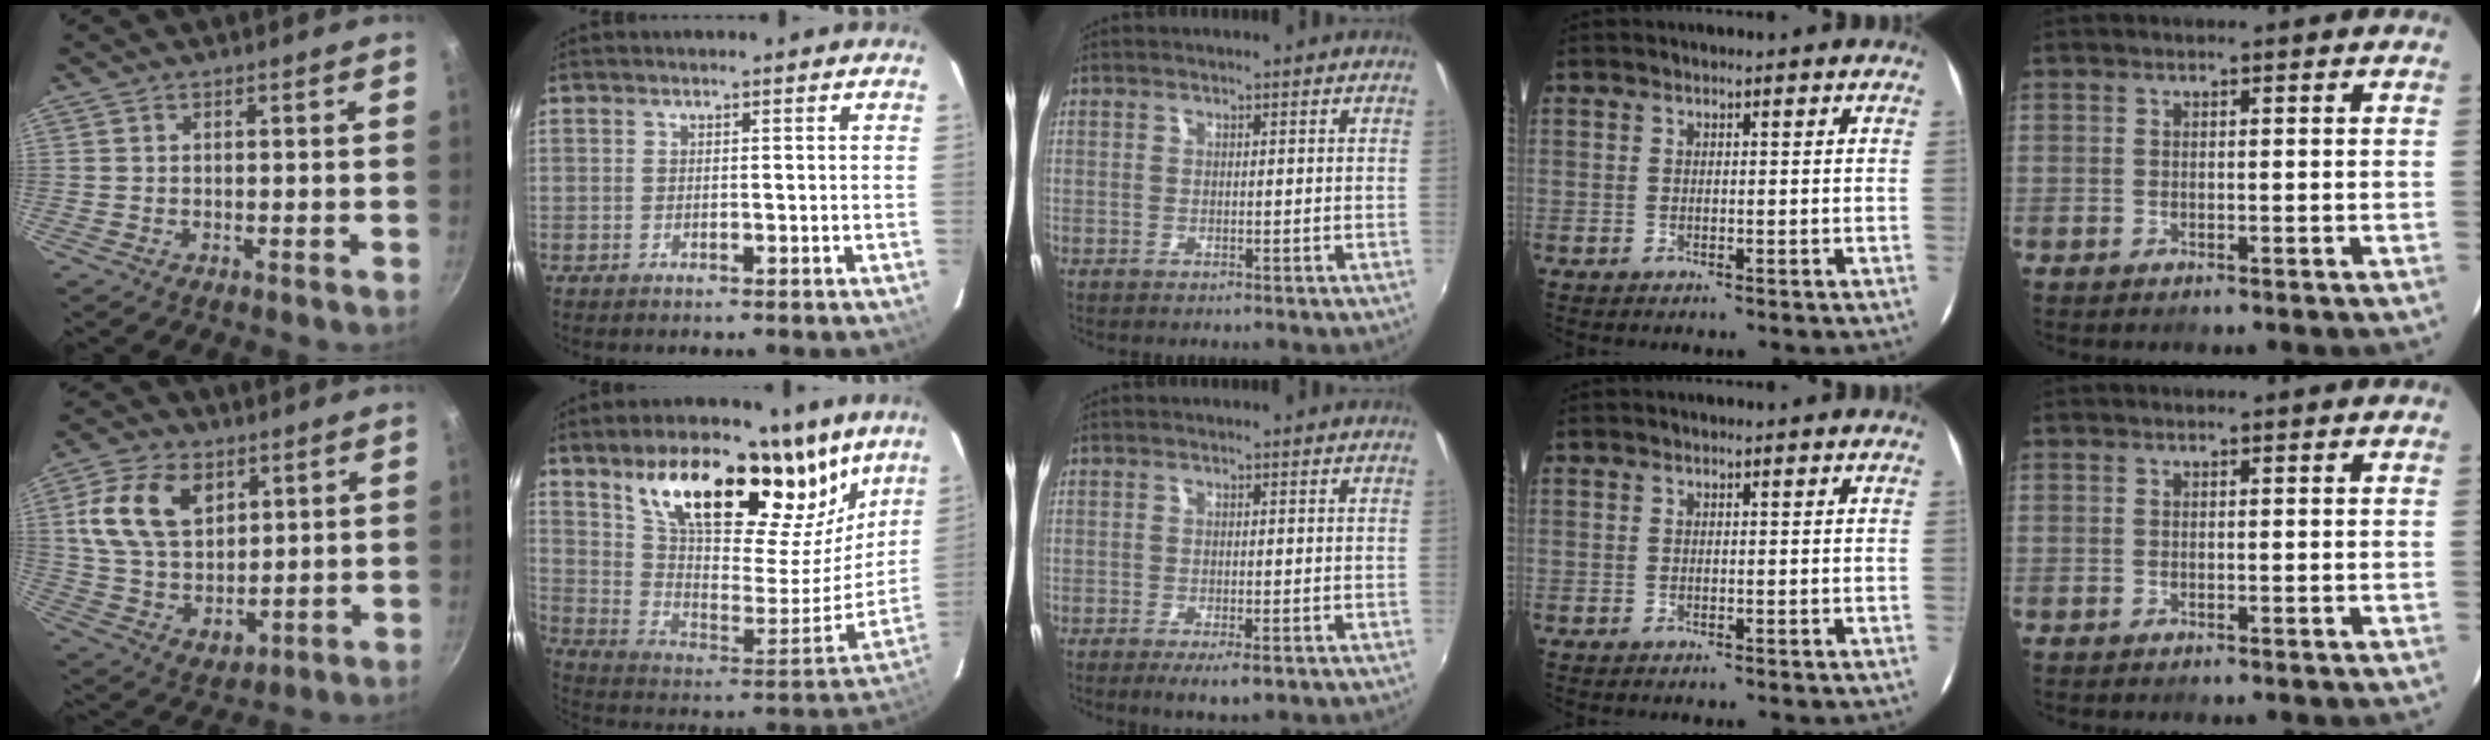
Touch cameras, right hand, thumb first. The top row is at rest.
{"thumb": {"total": 16.2, "force": [5.0, 11.3, 10.5], "torque": [-0.161, -0.015, 0.101]}, "index": {"total": 29.4, "force": [19.6, 12.4, 18.1], "torque": [-0.287, 0.006, 0.337]}, "middle": {"total": 3.6, "force": [-2.1, 1.0, 2.8], "torque": [-0.056, -0.016, -0.033]}}